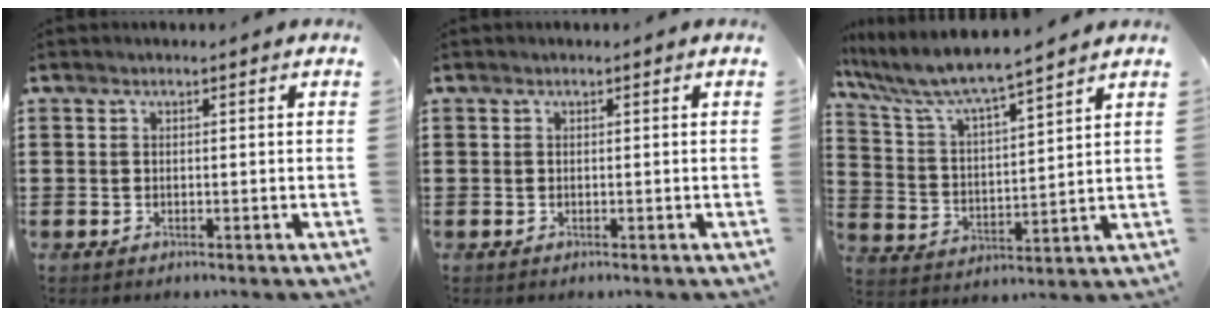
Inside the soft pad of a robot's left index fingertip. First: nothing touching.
{"total": 0.0}
{"total": 6.3, "force": [5.7, 0.3, 2.6], "torque": [-0.079, -0.037, 0.092]}